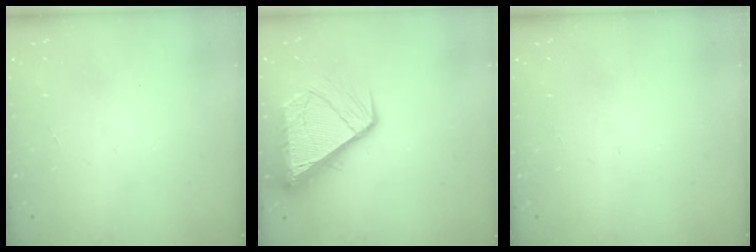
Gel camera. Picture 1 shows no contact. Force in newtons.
{"total": 12.6, "press": 12.6, "slide": 1.5}
{"total": 0.0}